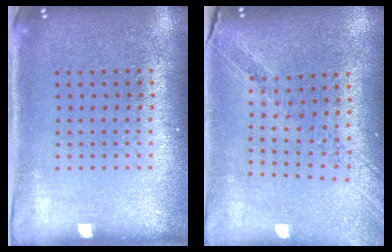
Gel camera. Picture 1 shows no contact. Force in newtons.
{"total": 1.1, "press": 1.1, "slide": 0.2}